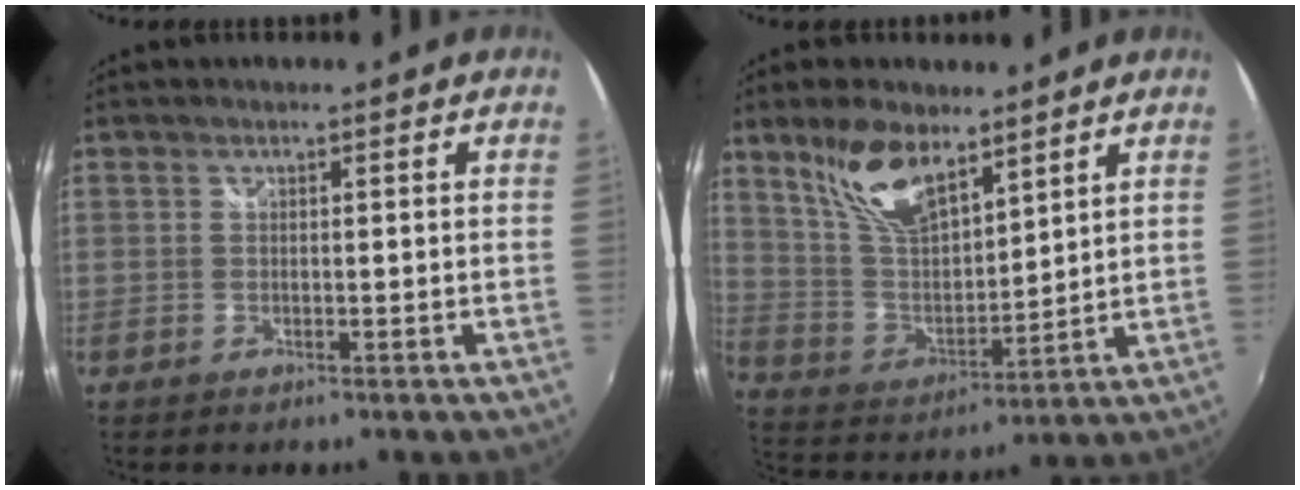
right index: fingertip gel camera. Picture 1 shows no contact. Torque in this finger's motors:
{"motor_torque": [0.66, 0.56, 0.57, 0.11]}